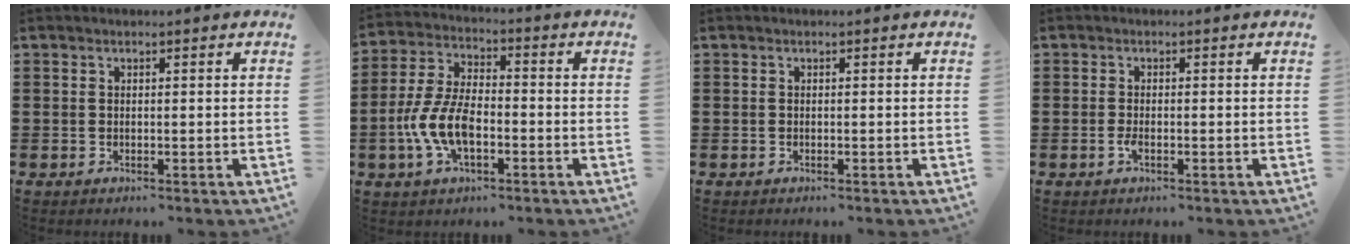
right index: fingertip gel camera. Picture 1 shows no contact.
{"total": 8.6, "force": [-2.7, 4.3, 6.9], "torque": [-0.165, -0.001, -0.057]}
{"total": 0.0}
{"total": 1.4, "force": [-0.7, 0.3, 1.2], "torque": [-0.038, -0.007, -0.017]}